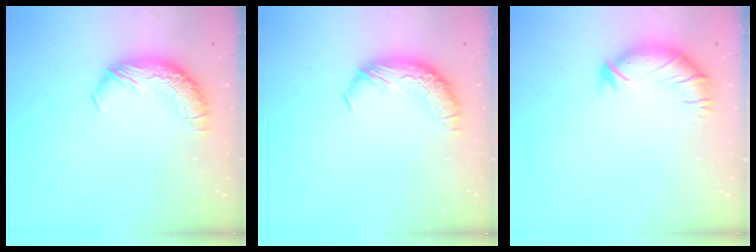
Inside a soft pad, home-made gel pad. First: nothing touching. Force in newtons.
{"total": 0.0}
{"total": 3.0, "press": 2.5, "slide": 1.7}